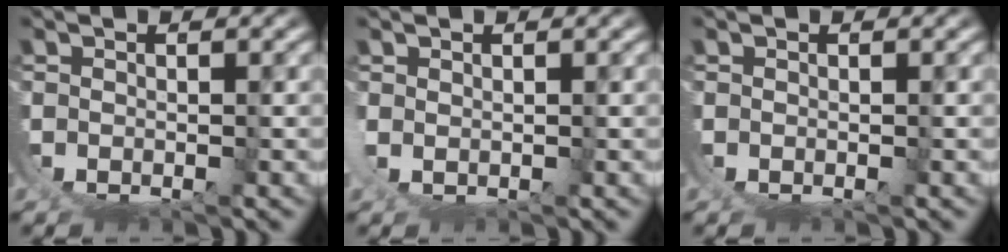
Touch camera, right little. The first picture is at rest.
{"total": 1.0, "force": [0.7, -0.2, 0.7], "torque": [-0.029, -0.013, 0.021]}
{"total": 0.0}